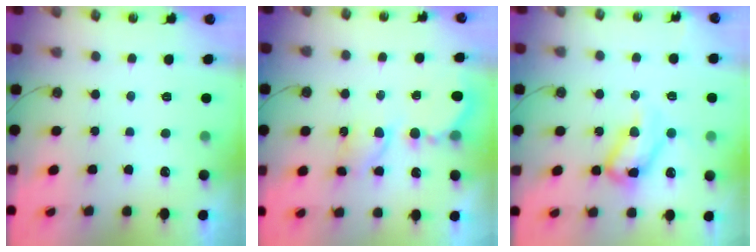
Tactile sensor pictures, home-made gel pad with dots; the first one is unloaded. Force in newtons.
{"total": 6.4, "press": 6.3, "slide": 0.6}
{"total": 12.7, "press": 12.6, "slide": 1.8}